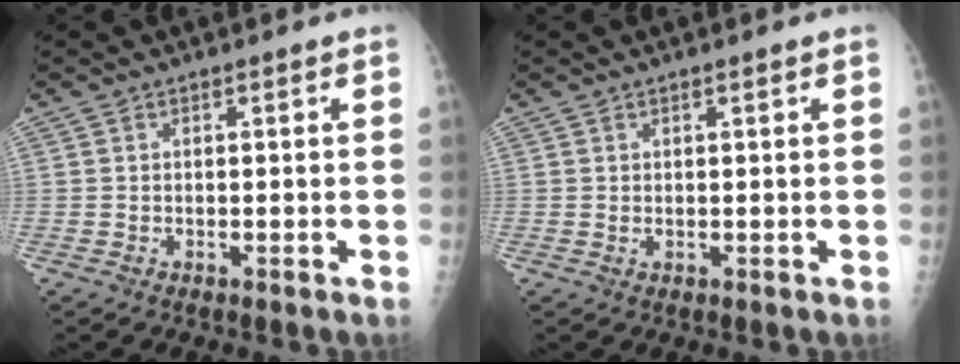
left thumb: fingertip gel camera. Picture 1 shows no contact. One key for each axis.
{"total": 1.0, "fx": 0.5, "fy": 0.4, "fz": 0.9, "tx": -0.015, "ty": 0.000, "tz": 0.011}